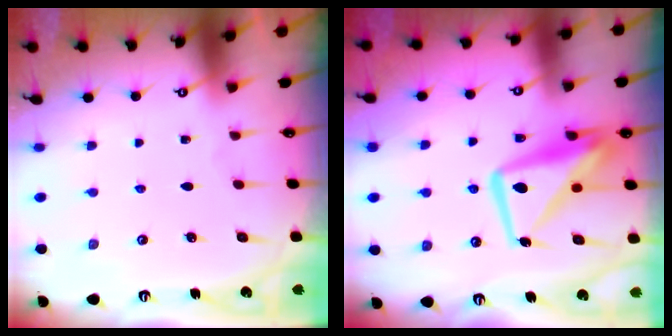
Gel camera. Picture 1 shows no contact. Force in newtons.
{"total": 14.2, "press": 14.1, "slide": 1.5}